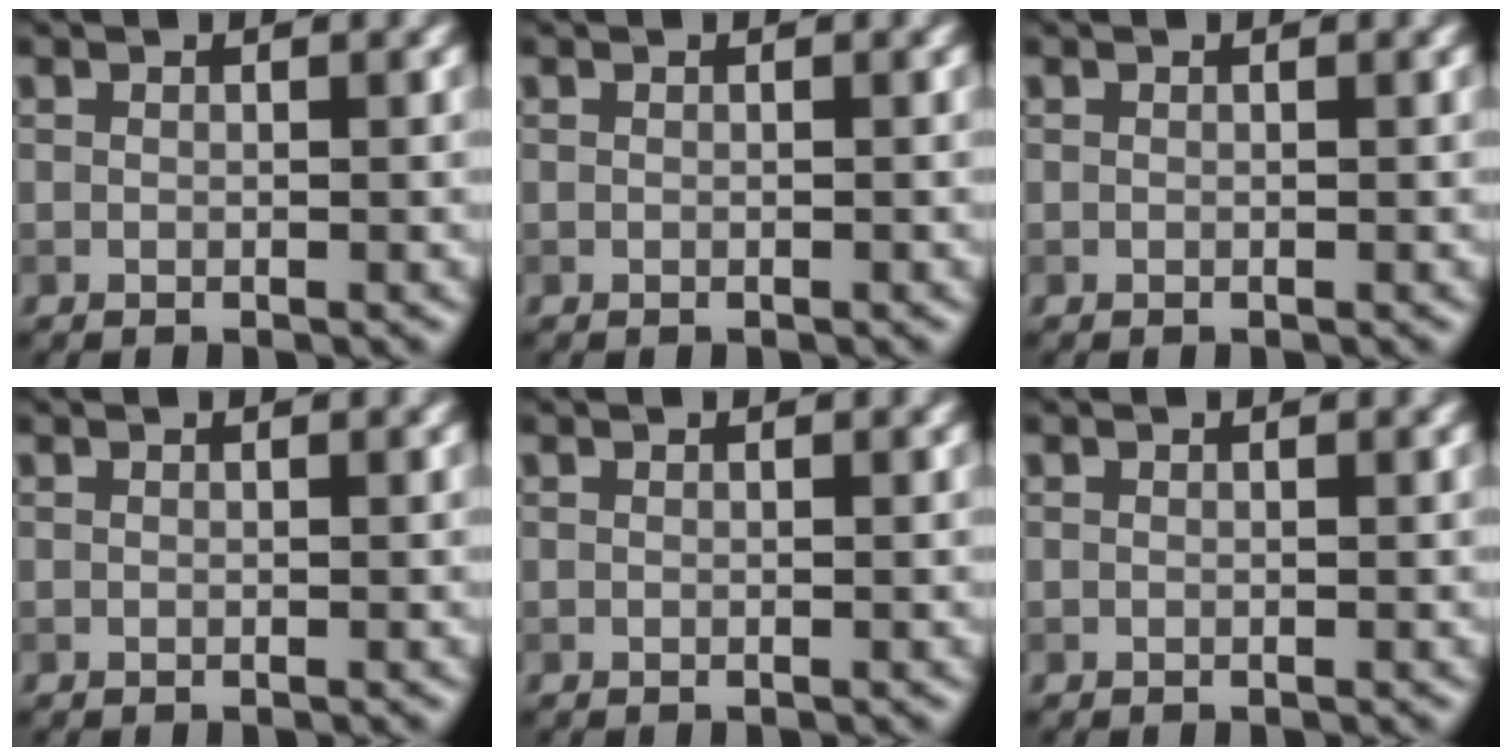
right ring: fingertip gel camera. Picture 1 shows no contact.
{"total": 0.0}
{"total": 0.0}
{"total": 0.0}
{"total": 0.0}
{"total": 0.0}